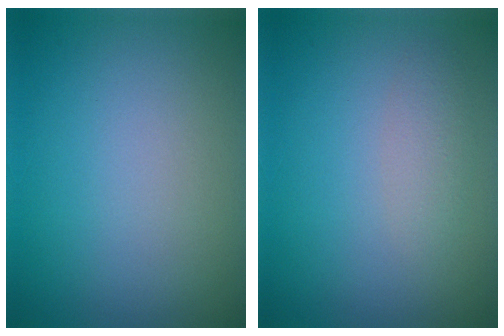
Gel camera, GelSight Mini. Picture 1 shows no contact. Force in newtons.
{"total": 1.5, "press": 1.5, "slide": 0.1}